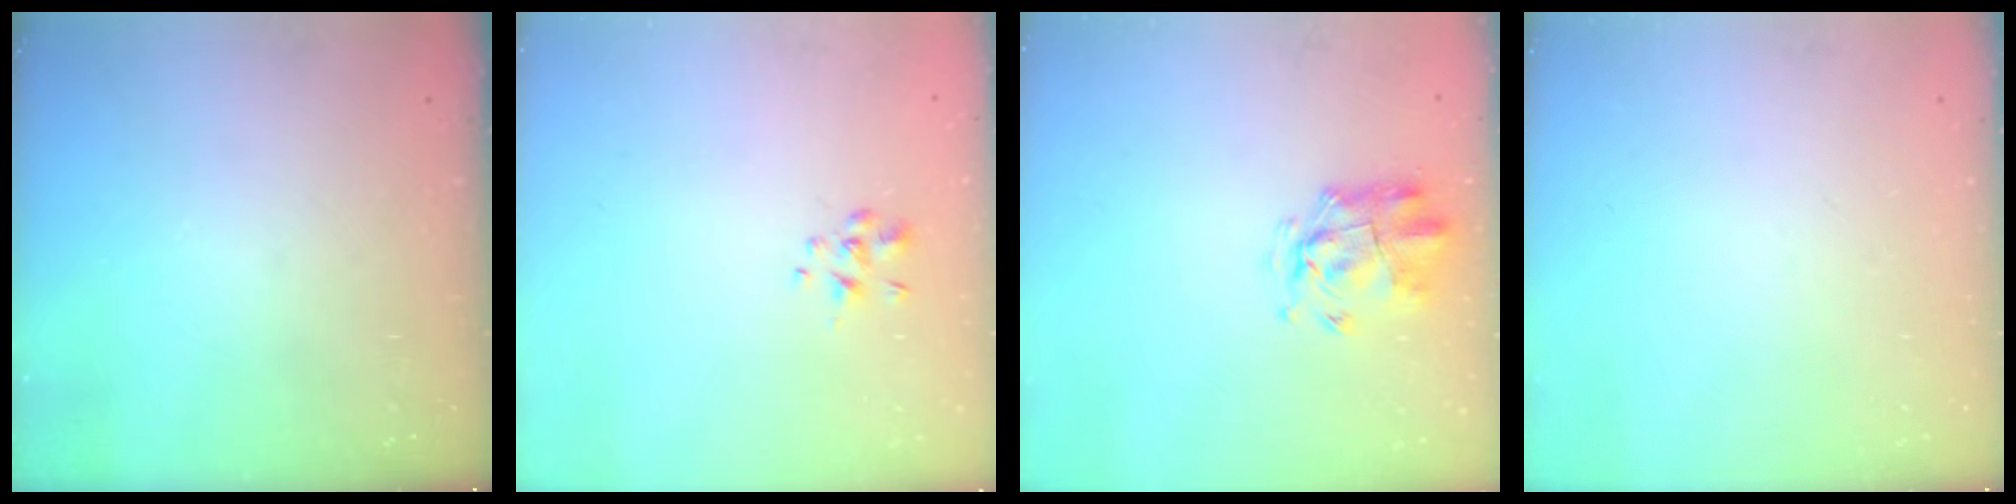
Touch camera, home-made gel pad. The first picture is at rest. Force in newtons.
{"total": 1.6, "press": 1.4, "slide": 0.7}
{"total": 3.4, "press": 3.1, "slide": 1.5}
{"total": 0.0}